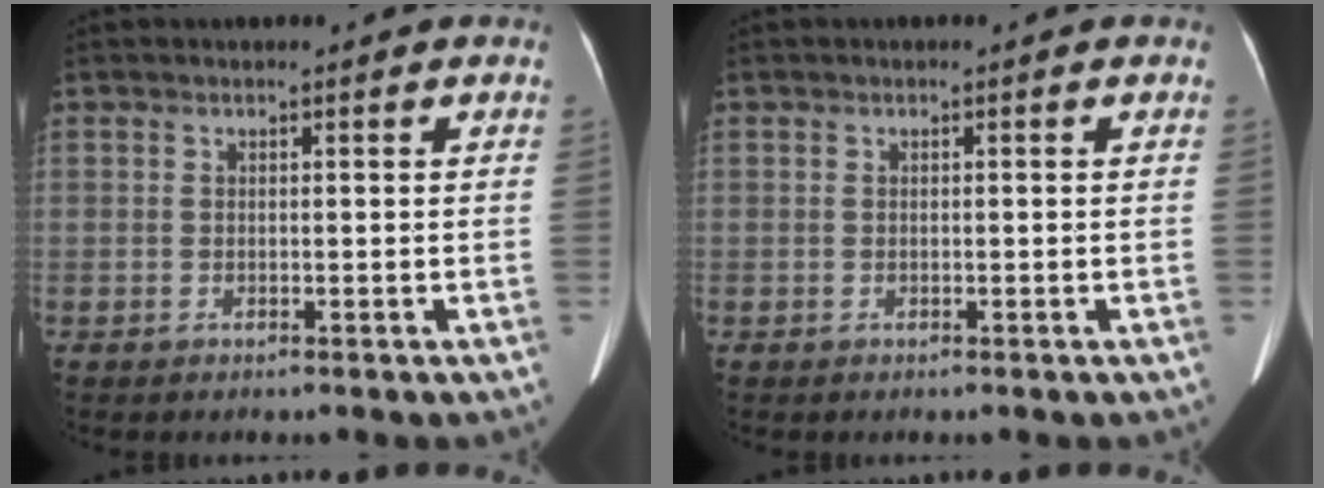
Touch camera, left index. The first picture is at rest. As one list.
[{"total": 0.0}]